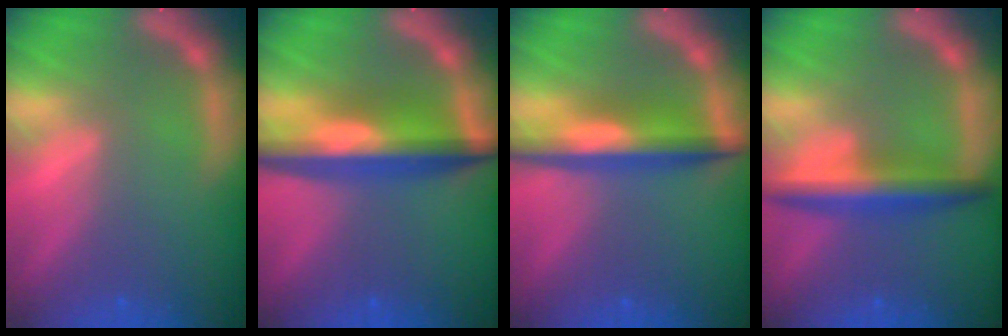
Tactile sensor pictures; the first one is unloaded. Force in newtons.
{"total": 8.1}
{"total": 6.0}
{"total": 5.0}